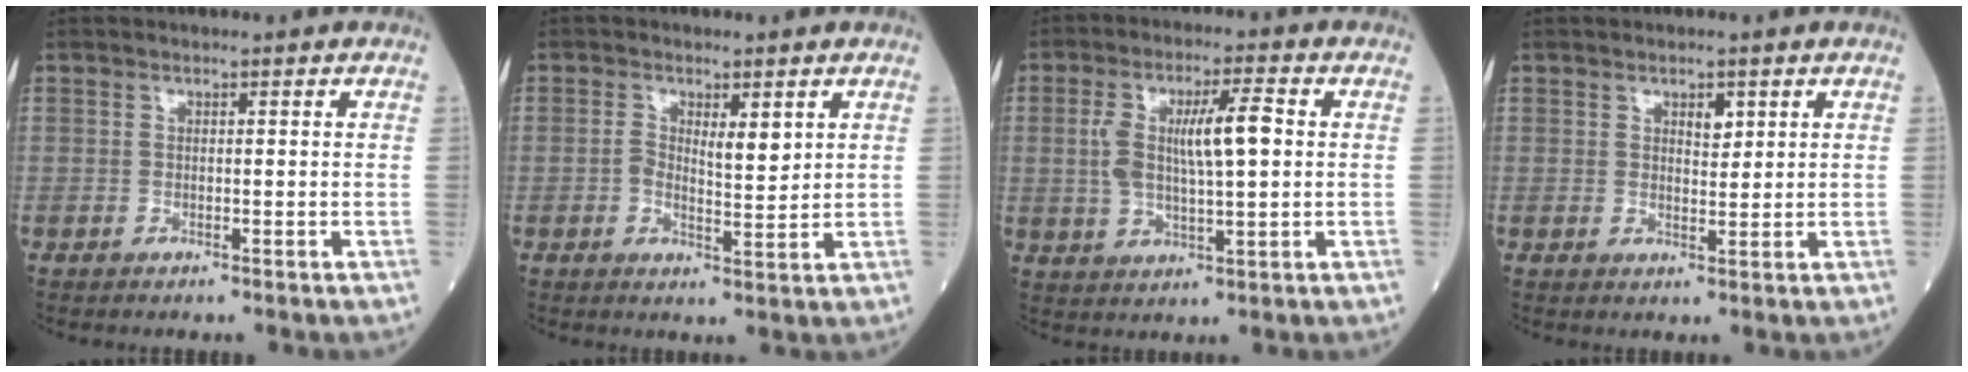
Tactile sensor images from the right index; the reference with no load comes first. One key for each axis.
{"total": 4.0, "fx": 1.2, "fy": 1.5, "fz": 3.5, "tx": -0.058, "ty": 0.001, "tz": 0.021}
{"total": 9.3, "fx": 1.3, "fy": 2.2, "fz": 9.0, "tx": -0.177, "ty": 0.019, "tz": 0.031}
{"total": 2.3, "fx": 1.2, "fy": 1.0, "fz": 1.6, "tx": -0.023, "ty": -0.002, "tz": 0.019}